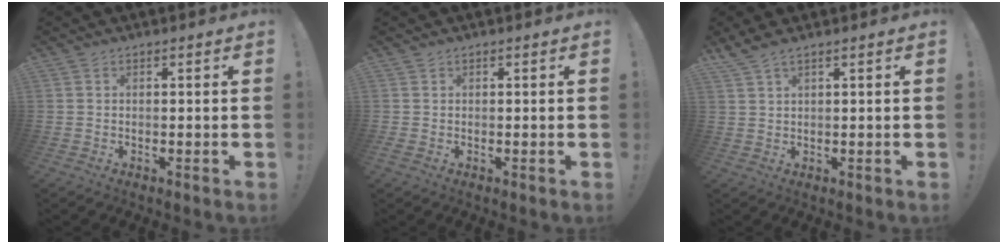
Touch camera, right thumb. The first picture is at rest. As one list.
[{"total": 0.8, "force": [0.5, 0.6, 0.0], "torque": [0.007, -0.002, 0.008]}, {"total": 2.6, "force": [2.0, 0.0, 1.7], "torque": [-0.039, -0.007, 0.038]}]